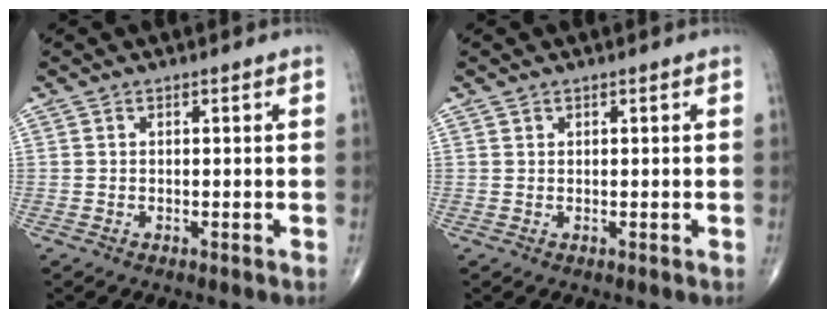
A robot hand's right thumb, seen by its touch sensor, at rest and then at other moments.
{"total": 0.5, "force": [0.4, 0.3, 0.0], "torque": [0.002, -0.002, 0.005]}